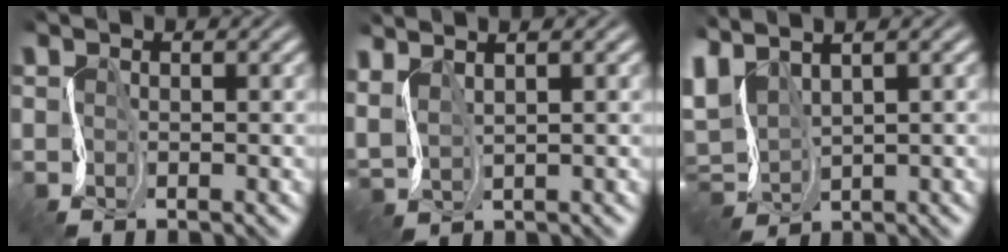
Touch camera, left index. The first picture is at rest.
{"total": 4.8, "force": [3.0, 2.0, 3.2], "torque": [-0.084, 0.025, 0.054]}
{"total": 4.4, "force": [1.3, 2.4, 3.4], "torque": [-0.092, 0.000, 0.024]}